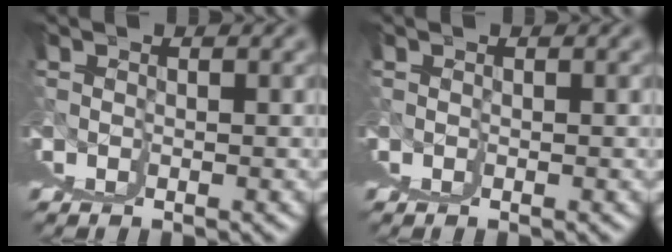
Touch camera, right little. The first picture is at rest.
{"total": 0.0}